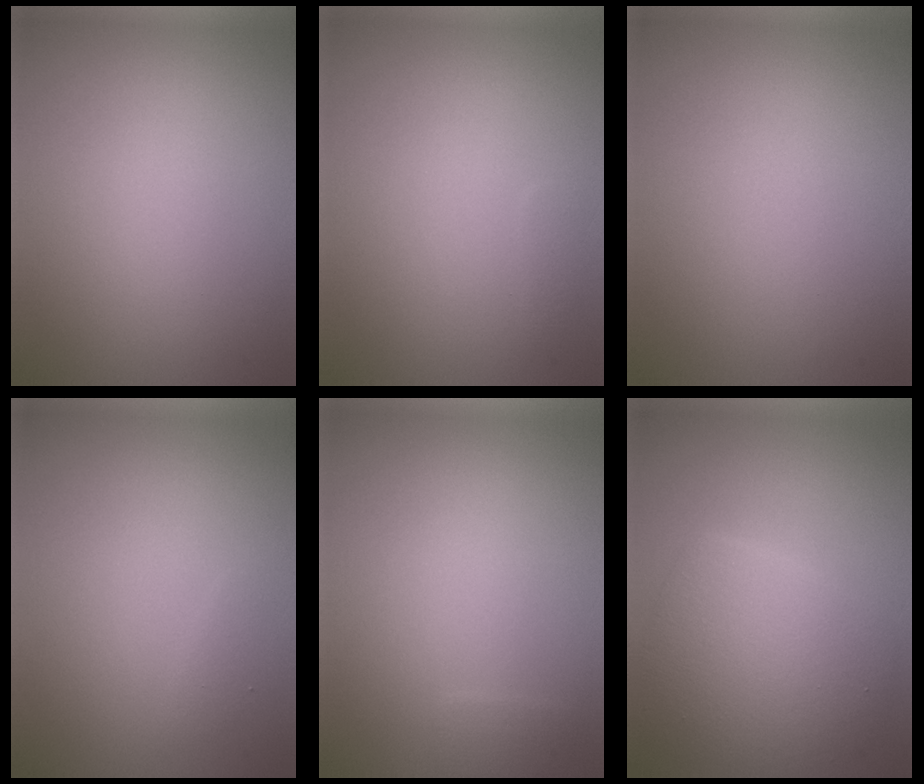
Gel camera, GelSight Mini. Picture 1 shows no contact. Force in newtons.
{"total": 0.6, "press": 0.6, "slide": 0.0}
{"total": 0.0}
{"total": 0.7, "press": 0.7, "slide": 0.1}
{"total": 0.9, "press": 0.9, "slide": 0.1}
{"total": 6.4, "press": 6.4, "slide": 0.2}